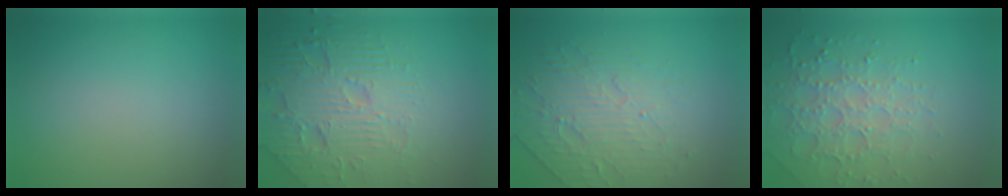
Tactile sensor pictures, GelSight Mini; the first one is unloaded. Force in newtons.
{"total": 7.4, "press": 5.5, "slide": 5.0}
{"total": 4.0, "press": 3.6, "slide": 1.6}
{"total": 3.9, "press": 3.9, "slide": 0.6}